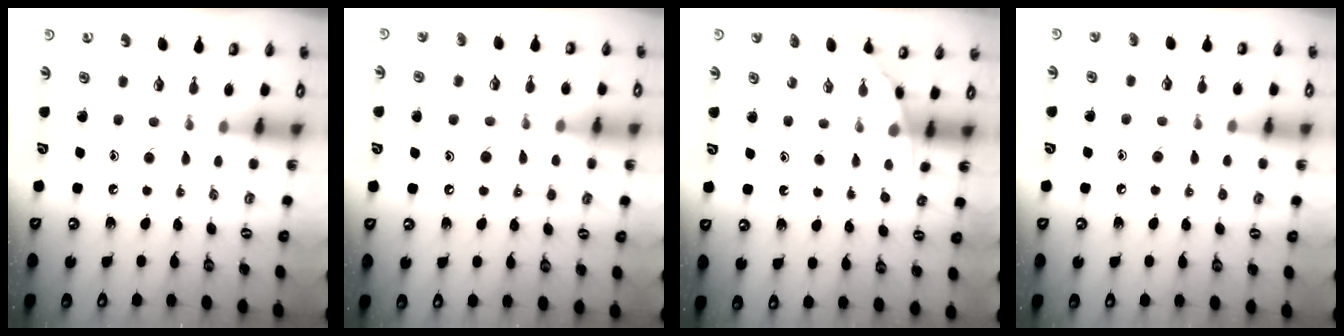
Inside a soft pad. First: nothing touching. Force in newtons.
{"total": 12.3, "press": 12.2, "slide": 1.2}
{"total": 2.6, "press": 2.6, "slide": 0.1}
{"total": 4.1, "press": 4.1, "slide": 0.4}